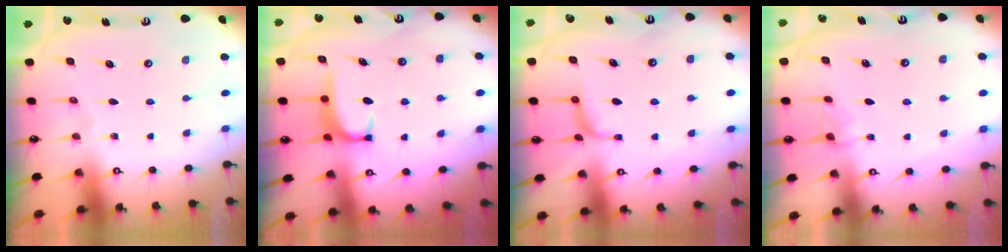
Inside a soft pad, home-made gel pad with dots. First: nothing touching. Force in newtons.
{"total": 2.0, "press": 1.9, "slide": 0.5}
{"total": 1.2, "press": 0.8, "slide": 0.8}
{"total": 1.8, "press": 1.8, "slide": 0.4}